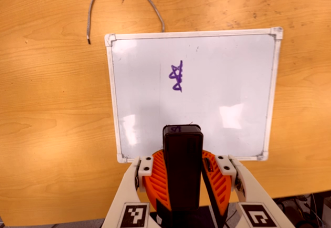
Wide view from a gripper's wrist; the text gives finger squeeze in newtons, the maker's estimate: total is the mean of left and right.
{"total": 9.2, "left": 9.2, "right": 9.1}